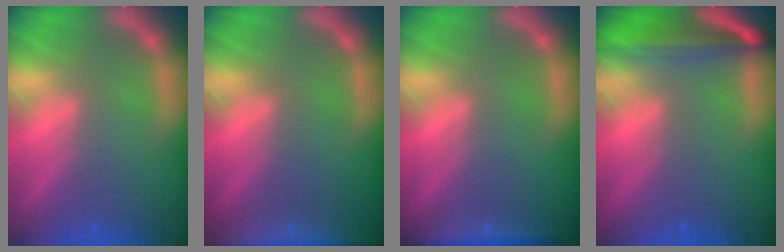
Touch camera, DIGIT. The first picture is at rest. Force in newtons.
{"total": 6.9}
{"total": 3.0}
{"total": 7.1}